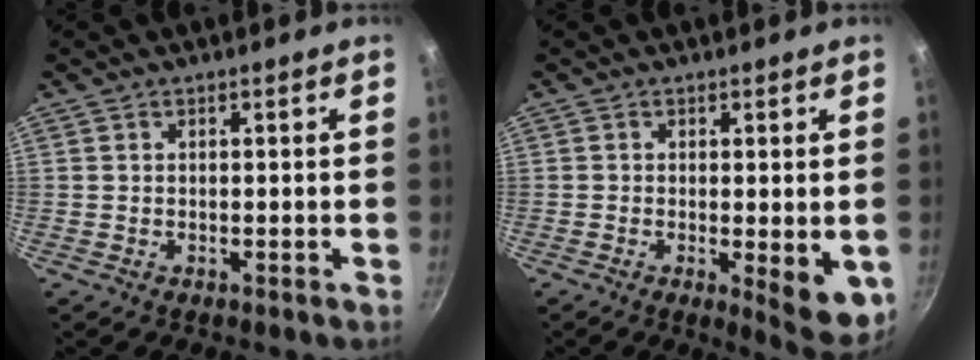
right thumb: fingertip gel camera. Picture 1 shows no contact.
{"total": 7.6, "force": [-1.2, 2.5, 7.1], "torque": [-0.082, -0.011, -0.009]}